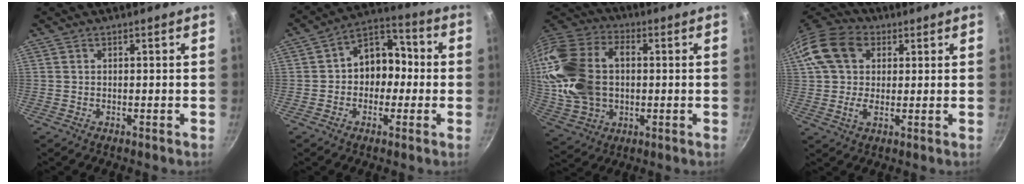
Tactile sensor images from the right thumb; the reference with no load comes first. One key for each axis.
{"total": 10.4, "fx": -0.6, "fy": 8.2, "fz": 6.3, "tx": -0.029, "ty": 0.039, "tz": -0.026}
{"total": 21.2, "fx": 1.4, "fy": 14.9, "fz": 15.0, "tx": -0.281, "ty": 0.023, "tz": 0.031}
{"total": 14.3, "fx": 3.9, "fy": 10.4, "fz": 9.0, "tx": -0.173, "ty": 0.018, "tz": 0.054}